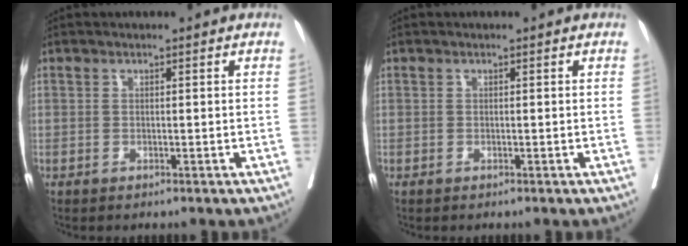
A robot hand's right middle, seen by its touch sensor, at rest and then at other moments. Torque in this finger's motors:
{"motor_torque": [0.62, -0.66, 0.04, 0.06]}